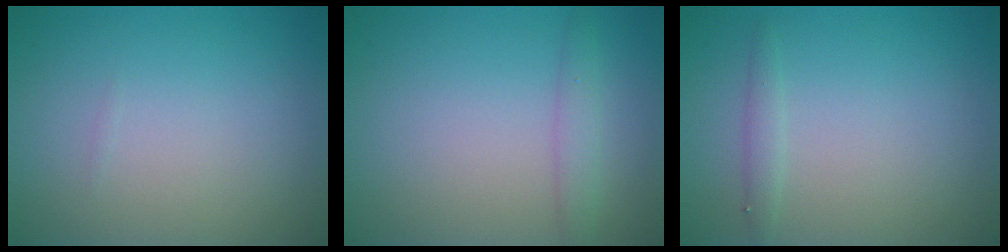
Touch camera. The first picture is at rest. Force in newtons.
{"total": 1.7, "press": 1.7, "slide": 0.1}
{"total": 1.0, "press": 1.0, "slide": 0.1}